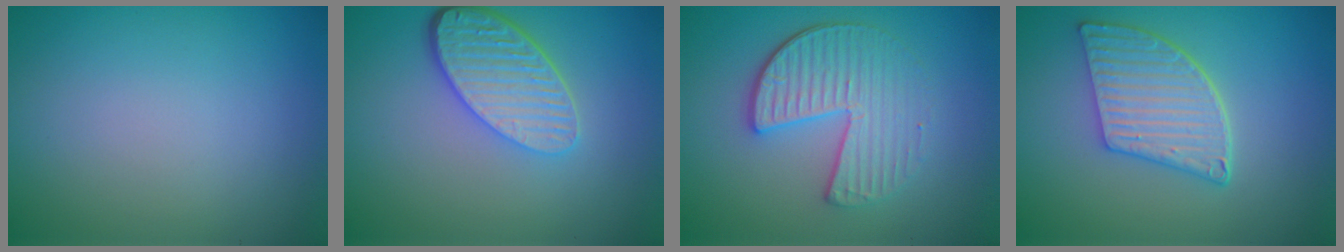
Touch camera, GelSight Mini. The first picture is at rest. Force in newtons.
{"total": 5.3, "press": 3.9, "slide": 3.6}
{"total": 4.2, "press": 3.6, "slide": 2.1}
{"total": 5.2, "press": 4.2, "slide": 3.0}